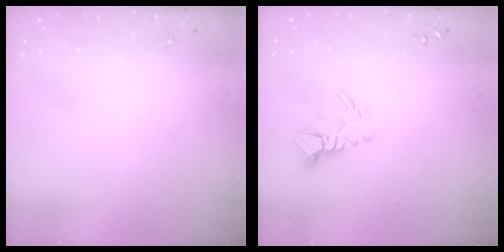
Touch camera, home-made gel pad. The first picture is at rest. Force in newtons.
{"total": 7.5, "press": 7.5, "slide": 0.7}